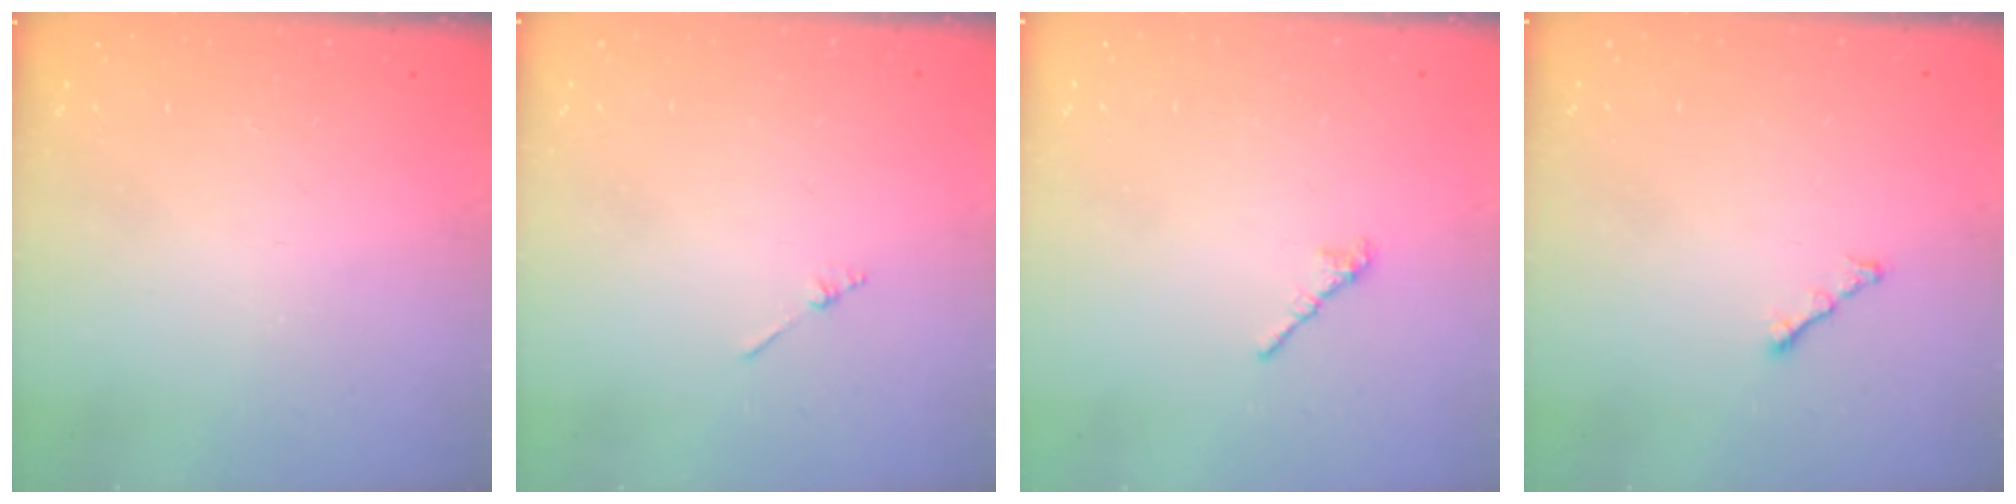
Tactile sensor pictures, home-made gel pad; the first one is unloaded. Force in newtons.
{"total": 1.3, "press": 1.3, "slide": 0.3}
{"total": 2.4, "press": 2.3, "slide": 0.7}
{"total": 1.7, "press": 1.6, "slide": 0.6}